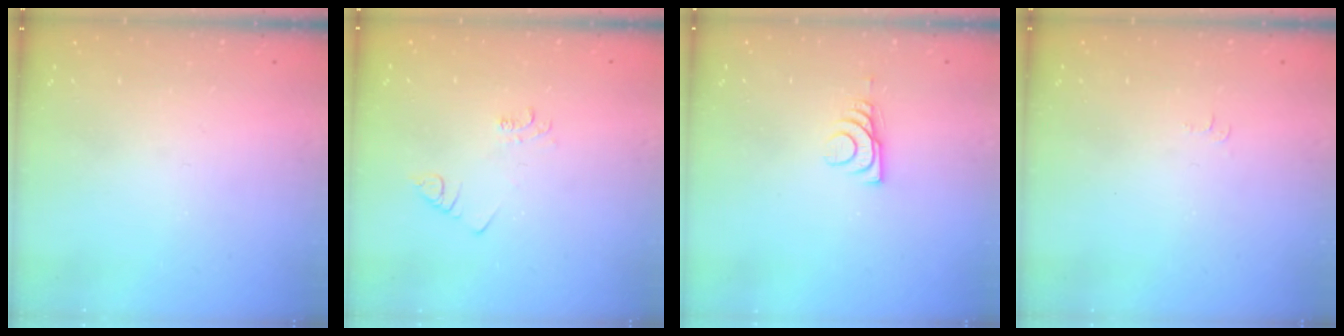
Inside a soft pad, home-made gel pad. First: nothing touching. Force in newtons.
{"total": 3.3, "press": 3.3, "slide": 0.4}
{"total": 6.6, "press": 6.6, "slide": 0.9}
{"total": 3.3, "press": 3.3, "slide": 0.5}